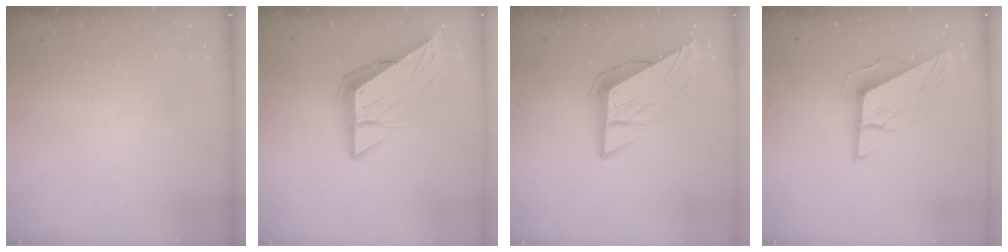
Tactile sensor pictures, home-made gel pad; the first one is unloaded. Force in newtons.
{"total": 10.6, "press": 10.5, "slide": 1.3}
{"total": 9.9, "press": 9.9, "slide": 0.8}
{"total": 9.7, "press": 9.5, "slide": 1.9}